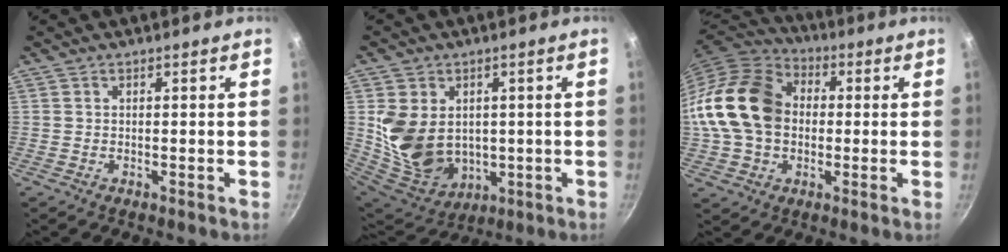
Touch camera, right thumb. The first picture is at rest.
{"total": 15.4, "force": [1.3, 12.0, 9.6], "torque": [-0.172, -0.021, 0.051]}
{"total": 19.4, "force": [0.7, 14.6, 12.7], "torque": [-0.227, 0.032, 0.003]}